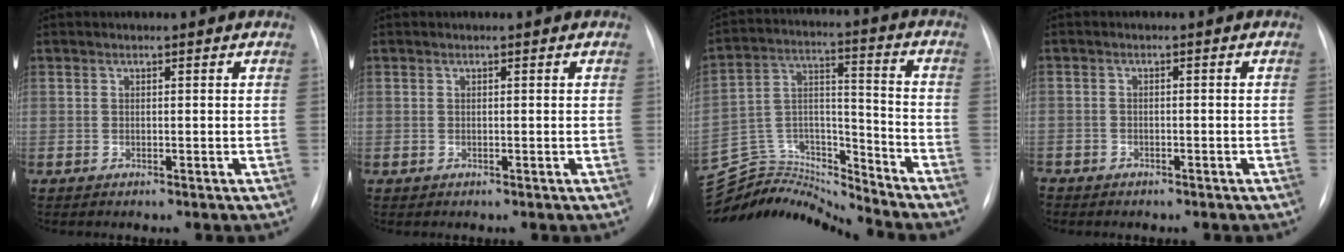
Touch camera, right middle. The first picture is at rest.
{"total": 0.0}
{"total": 15.0, "force": [-15.0, 0.0, -0.2], "torque": [0.002, 0.062, -0.269]}
{"total": 3.6, "force": [-2.9, 1.9, 1.0], "torque": [-0.016, 0.000, -0.038]}